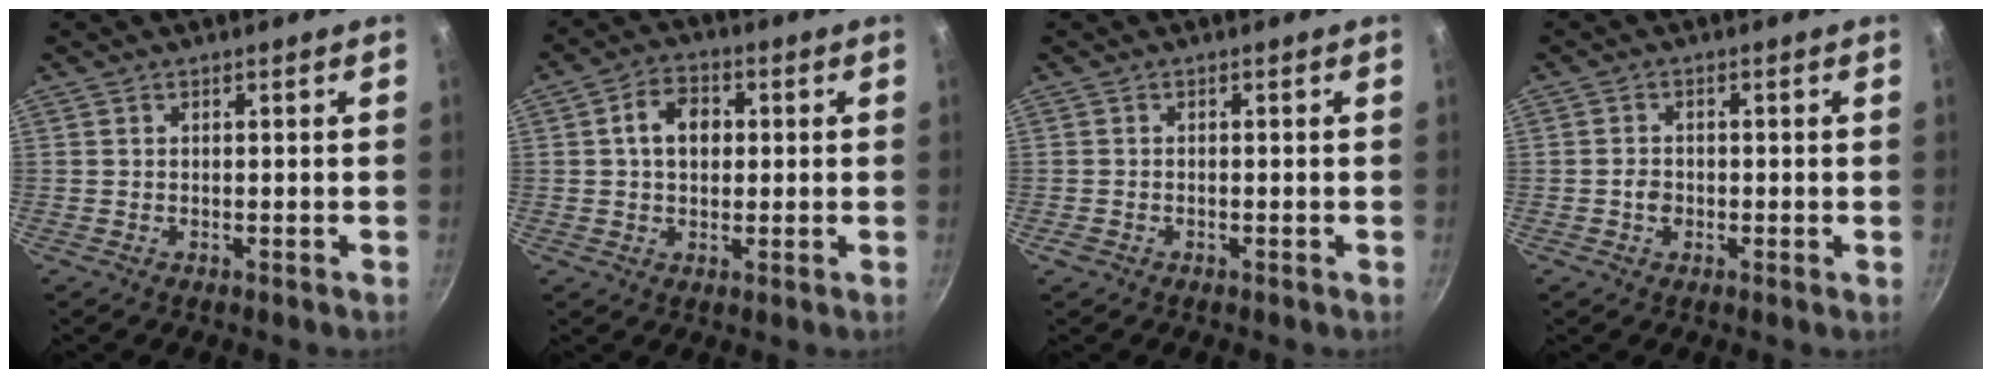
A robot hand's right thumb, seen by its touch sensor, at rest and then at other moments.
{"total": 7.3, "force": [1.1, 5.3, 4.8], "torque": [-0.059, 0.012, 0.008]}
{"total": 1.1, "force": [-0.6, 0.7, 0.6], "torque": [-0.015, 0.003, -0.011]}
{"total": 2.1, "force": [-0.5, 1.6, 1.2], "torque": [-0.017, 0.009, -0.011]}